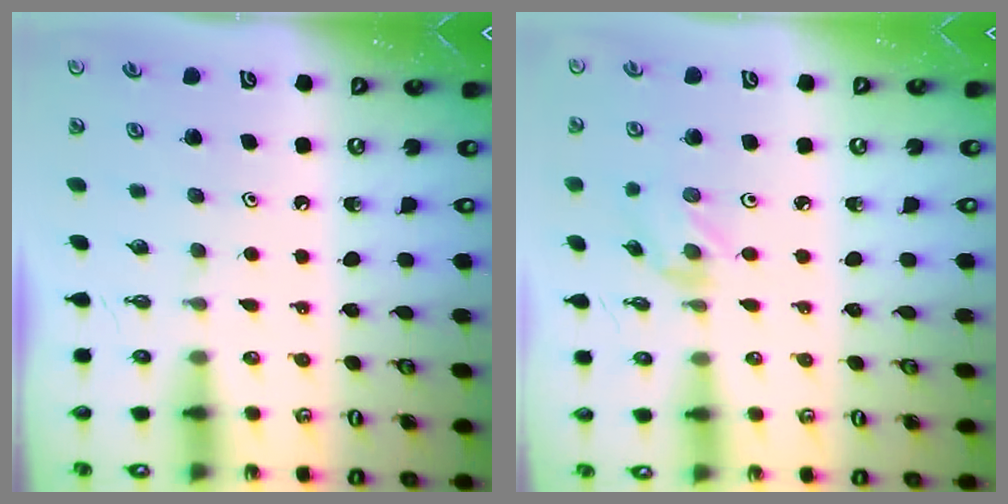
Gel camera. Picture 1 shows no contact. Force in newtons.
{"total": 1.5, "press": 1.4, "slide": 0.3}